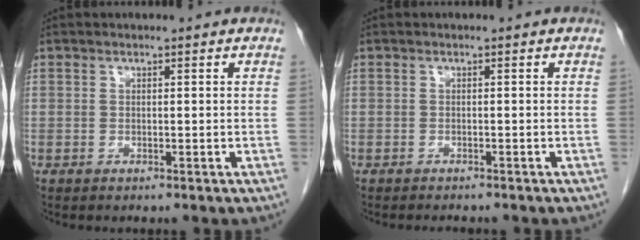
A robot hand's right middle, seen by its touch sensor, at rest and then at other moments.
{"total": 2.1, "force": [-1.9, 0.4, 0.7], "torque": [-0.014, -0.006, -0.021]}